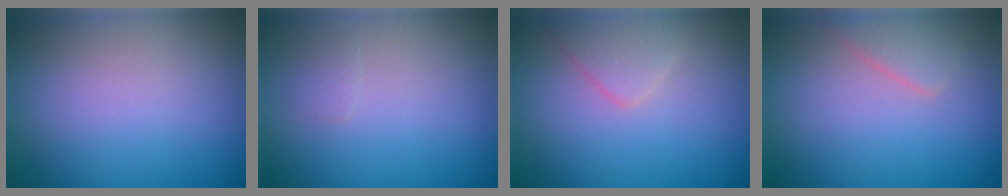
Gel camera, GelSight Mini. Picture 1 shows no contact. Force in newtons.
{"total": 0.6, "press": 0.6, "slide": 0.1}
{"total": 2.1, "press": 2.1, "slide": 0.1}
{"total": 2.0, "press": 2.0, "slide": 0.1}